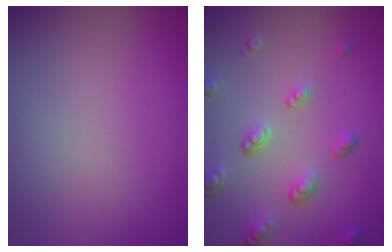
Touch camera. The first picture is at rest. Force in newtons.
{"total": 3.3, "press": 2.7, "slide": 2.0}